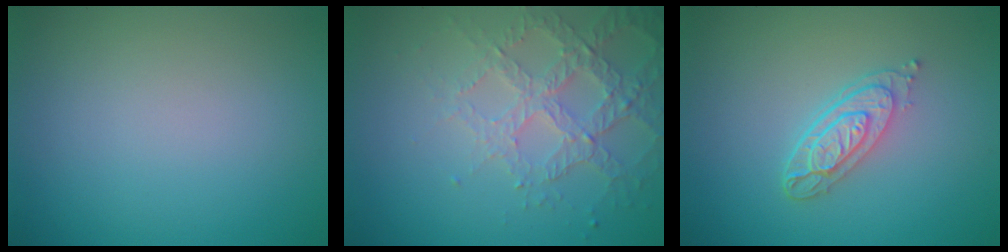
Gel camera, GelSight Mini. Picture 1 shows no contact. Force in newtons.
{"total": 3.7, "press": 3.6, "slide": 0.5}
{"total": 3.5, "press": 2.7, "slide": 2.2}